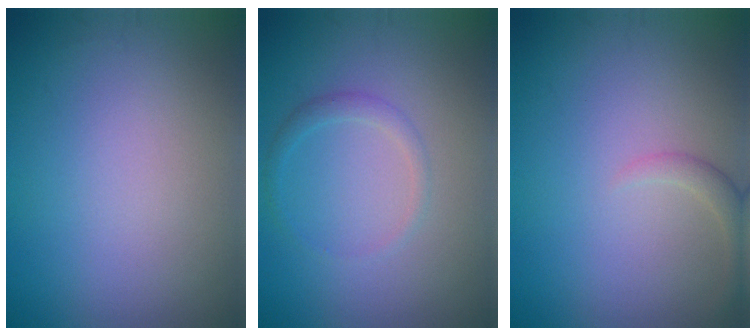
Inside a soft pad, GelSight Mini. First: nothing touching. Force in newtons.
{"total": 1.3, "press": 1.3, "slide": 0.0}
{"total": 1.5, "press": 1.5, "slide": 0.2}